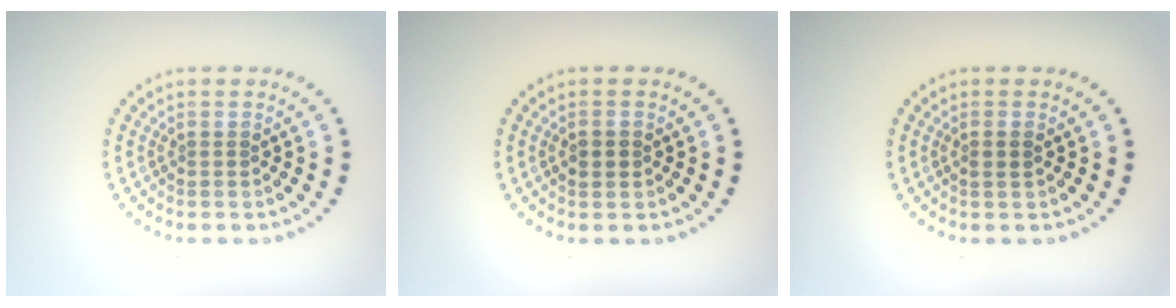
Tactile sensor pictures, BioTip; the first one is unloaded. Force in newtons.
{"total": 1.2, "press": 1.2, "slide": 0.2}
{"total": 0.9, "press": 0.8, "slide": 0.4}